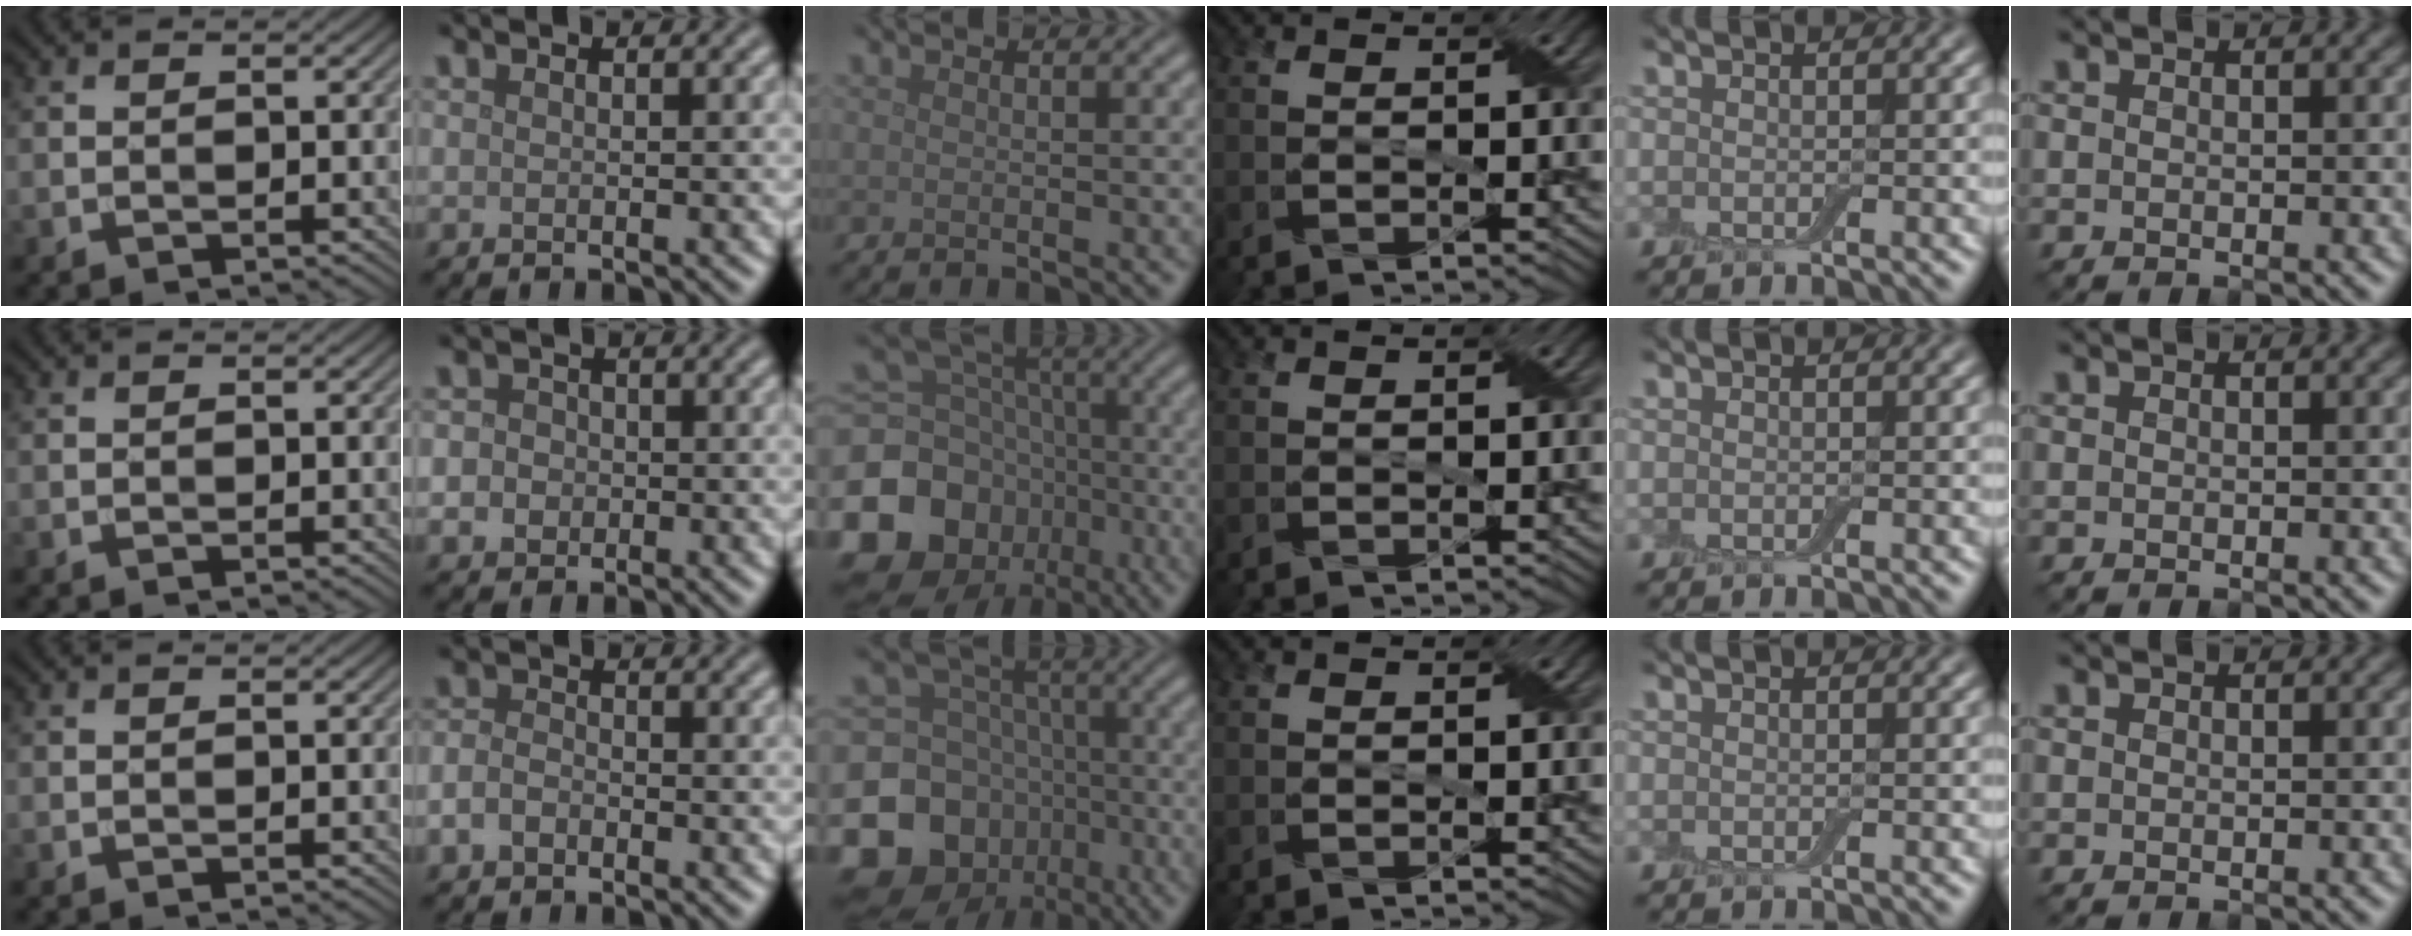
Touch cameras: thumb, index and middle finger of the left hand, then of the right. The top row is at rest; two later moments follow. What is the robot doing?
{"motion": "fold", "object": "cloth"}